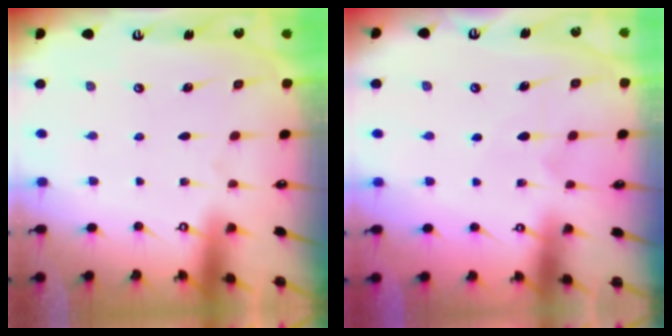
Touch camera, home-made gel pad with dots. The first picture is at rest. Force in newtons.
{"total": 4.6, "press": 4.5, "slide": 0.5}